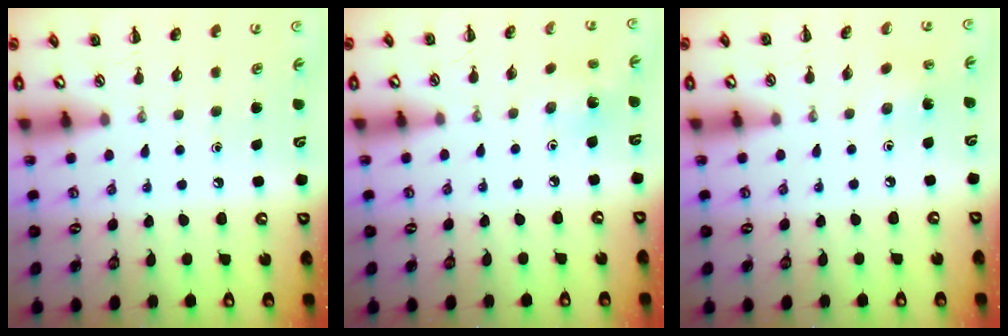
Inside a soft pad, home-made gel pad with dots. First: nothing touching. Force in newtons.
{"total": 1.5, "press": 1.4, "slide": 0.5}
{"total": 2.1, "press": 2.0, "slide": 0.8}